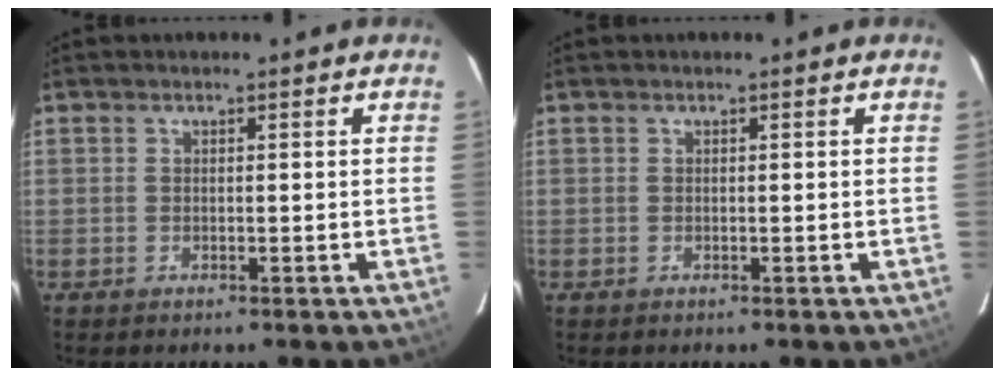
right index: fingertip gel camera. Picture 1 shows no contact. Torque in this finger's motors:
{"motor_torque": [-0.01, 0.00, -0.01, 0.00]}